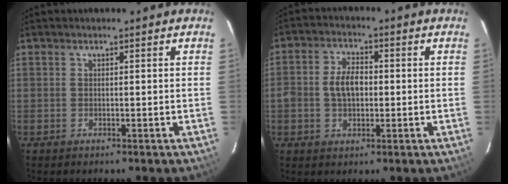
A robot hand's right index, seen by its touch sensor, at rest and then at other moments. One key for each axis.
{"total": 6.1, "fx": -0.3, "fy": 3.9, "fz": 4.7, "tx": -0.093, "ty": 0.013, "tz": -0.002}